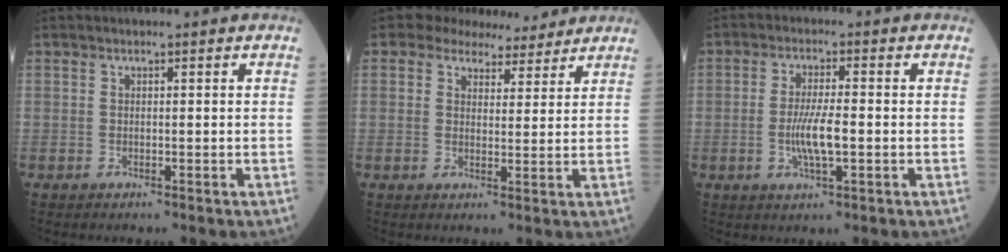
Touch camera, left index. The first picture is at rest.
{"total": 7.1, "force": [6.3, 3.0, 1.5], "torque": [-0.017, 0.007, 0.079]}
{"total": 5.5, "force": [-1.0, 0.8, 5.3], "torque": [-0.110, -0.008, -0.019]}